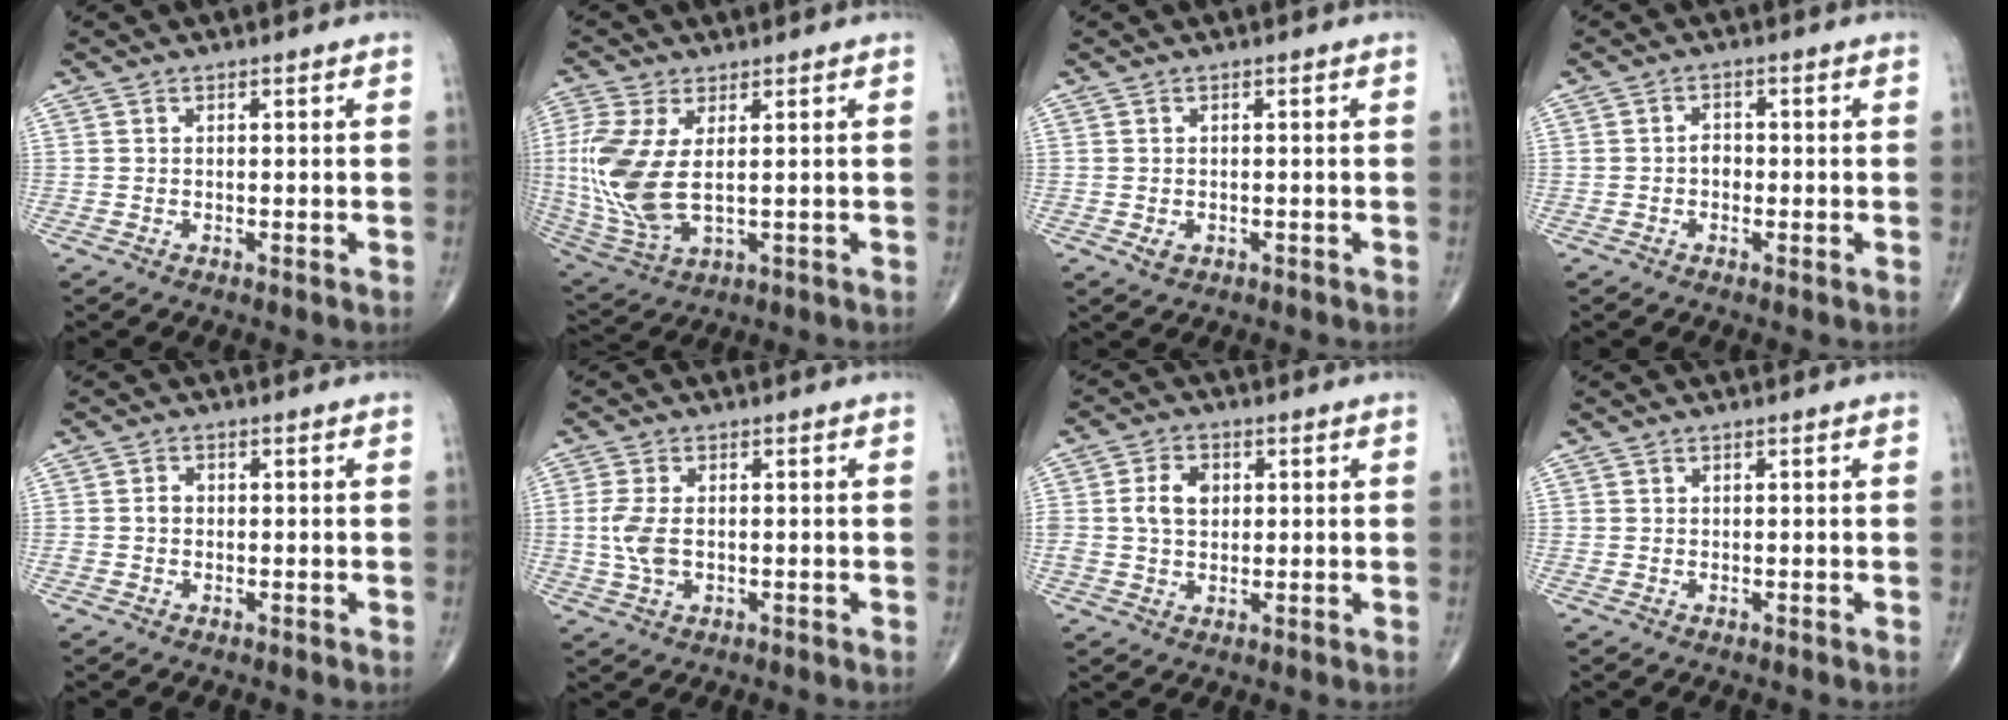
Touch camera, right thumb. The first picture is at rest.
{"total": 13.6, "force": [1.2, 6.8, 11.7], "torque": [-0.284, -0.009, 0.035]}
{"total": 1.7, "force": [-0.5, 1.3, 1.0], "torque": [-0.014, -0.001, -0.005]}
{"total": 2.4, "force": [-0.4, 1.7, 1.6], "torque": [-0.013, 0.006, -0.012]}
{"total": 1.8, "force": [-0.2, 1.5, 1.0], "torque": [-0.010, 0.006, -0.004]}
{"total": 5.4, "force": [-0.2, 3.2, 4.3], "torque": [-0.104, 0.001, -0.004]}
{"total": 6.2, "force": [0.9, 4.6, 4.1], "torque": [-0.065, 0.006, 0.015]}
{"total": 0.0}